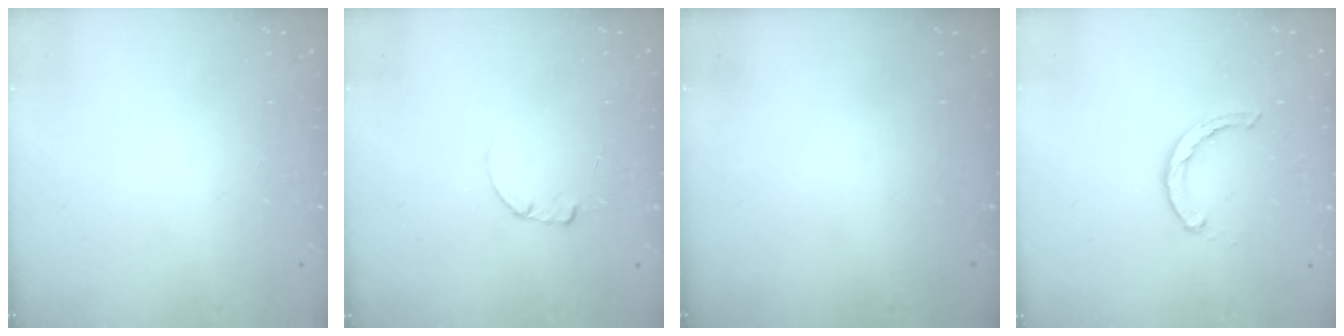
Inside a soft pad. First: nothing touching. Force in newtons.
{"total": 0.6, "press": 0.6, "slide": 0.1}
{"total": 0.0}
{"total": 2.3, "press": 2.3, "slide": 0.3}